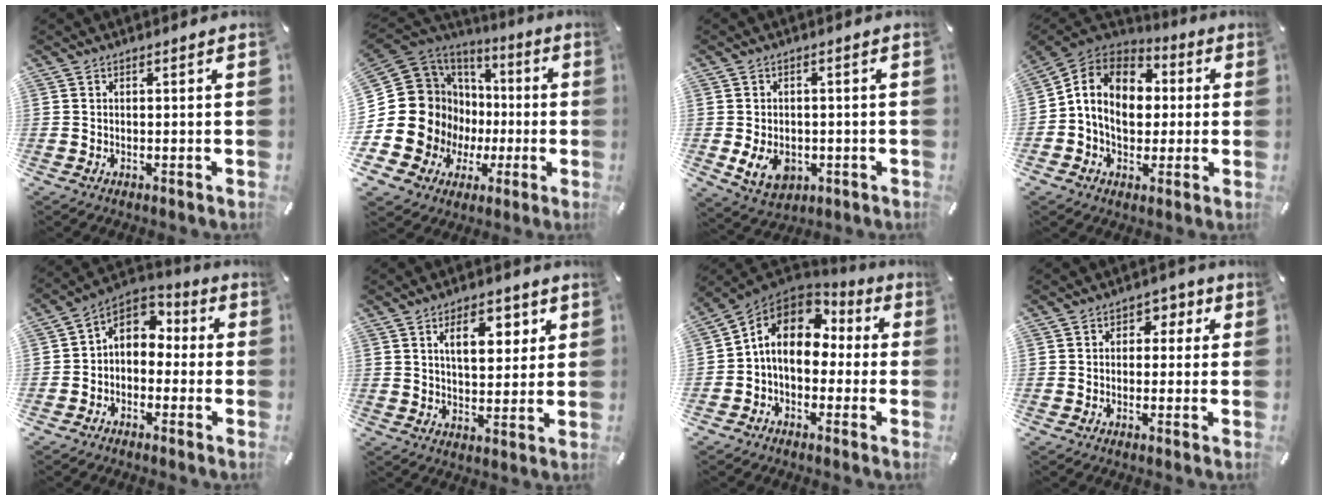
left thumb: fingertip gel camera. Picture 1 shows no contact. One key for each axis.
{"total": 19.9, "fx": -0.3, "fy": 17.7, "fz": 9.1, "tx": -0.204, "ty": -0.028, "tz": 0.024}
{"total": 7.4, "fx": -1.6, "fy": 5.7, "fz": 4.4, "tx": -0.074, "ty": -0.001, "tz": -0.030}
{"total": 11.8, "fx": 0.0, "fy": 10.0, "fz": 6.2, "tx": -0.125, "ty": 0.012, "tz": -0.002}
{"total": 6.8, "fx": 0.0, "fy": 6.1, "fz": 2.8, "tx": -0.056, "ty": 0.006, "tz": -0.001}
{"total": 9.4, "fx": 4.0, "fy": 5.4, "fz": 6.7, "tx": -0.090, "ty": -0.006, "tz": 0.061}
{"total": 11.0, "fx": 1.3, "fy": 8.7, "fz": 6.5, "tx": -0.137, "ty": 0.010, "tz": 0.027}
{"total": 3.8, "fx": -0.9, "fy": 3.3, "fz": 1.8, "tx": -0.020, "ty": 0.011, "tz": -0.024}